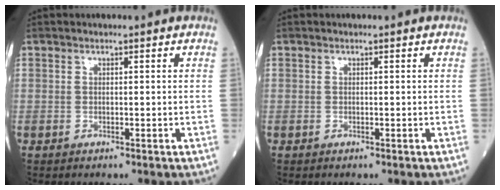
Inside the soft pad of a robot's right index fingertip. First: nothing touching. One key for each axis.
{"total": 0.0}